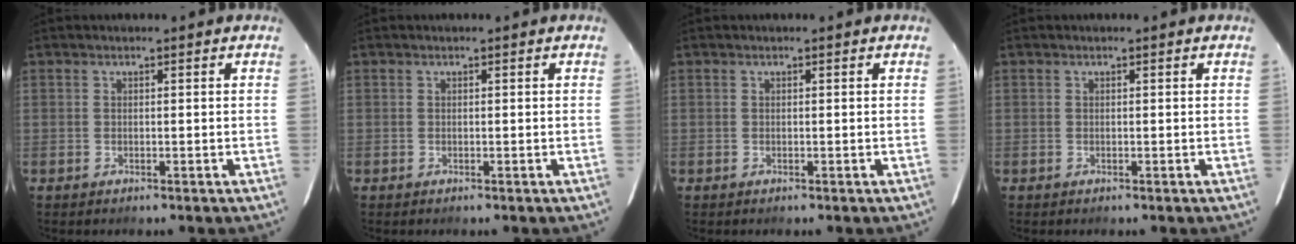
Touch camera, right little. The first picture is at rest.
{"total": 0.0}
{"total": 0.0}
{"total": 0.0}